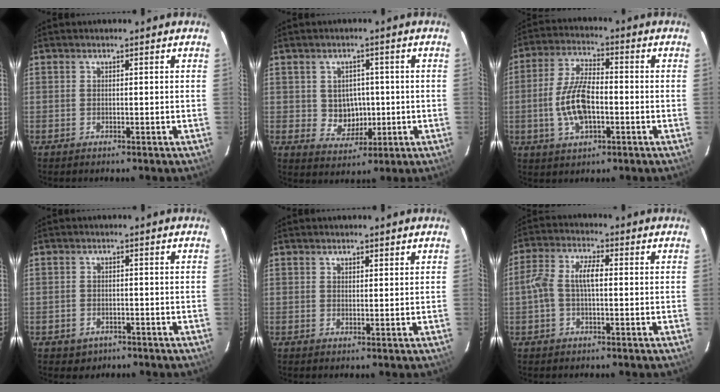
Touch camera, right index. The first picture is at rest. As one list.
[{"total": 5.7, "force": [-0.1, 5.3, 2.2], "torque": [-0.045, 0.009, 0.013]}, {"total": 10.4, "force": [-2.3, 4.6, 9.0], "torque": [-0.186, 0.005, -0.040]}, {"total": 3.2, "force": [-1.6, 2.7, 0.6], "torque": [-0.022, 0.002, -0.017]}, {"total": 1.9, "force": [1.5, 0.8, 0.8], "torque": [-0.008, 0.003, 0.023]}, {"total": 6.5, "force": [-0.1, 2.8, 5.9], "torque": [-0.127, 0.018, -0.004]}]